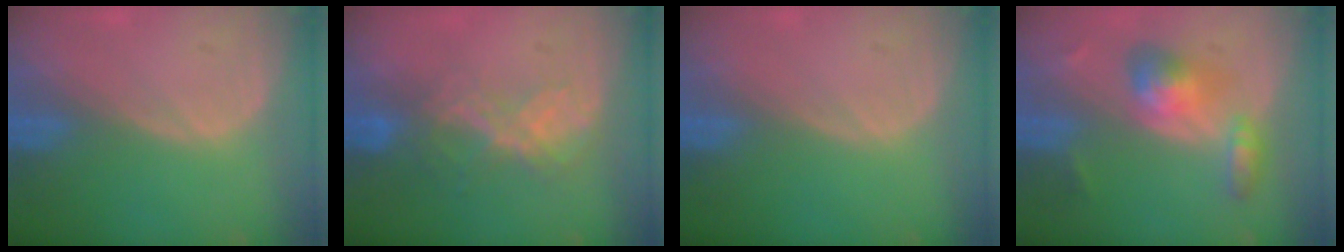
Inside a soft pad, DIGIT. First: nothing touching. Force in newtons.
{"total": 6.6, "press": 5.8, "slide": 3.2}
{"total": 0.0}
{"total": 5.7, "press": 5.7, "slide": 0.6}